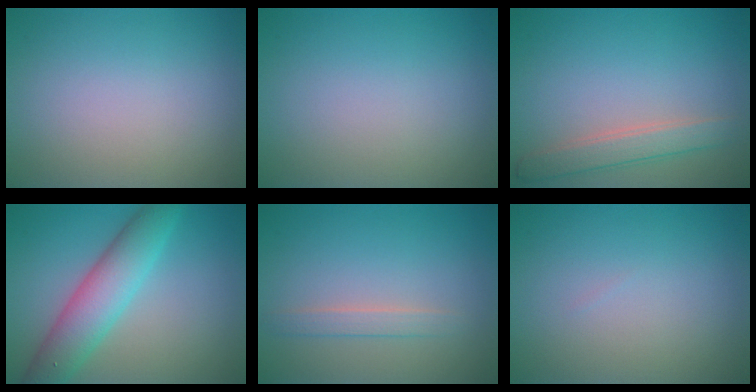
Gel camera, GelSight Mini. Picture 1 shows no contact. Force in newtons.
{"total": 0.0}
{"total": 2.6, "press": 2.6, "slide": 0.2}
{"total": 5.9, "press": 5.9, "slide": 0.2}
{"total": 1.5, "press": 1.5, "slide": 0.1}
{"total": 0.0}